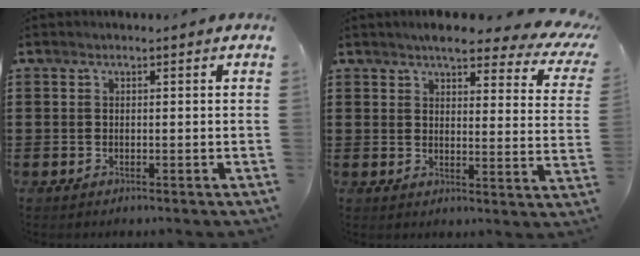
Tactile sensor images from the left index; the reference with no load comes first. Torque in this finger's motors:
{"motor_torque": [2.14, 0.00, 0.60, 0.07]}